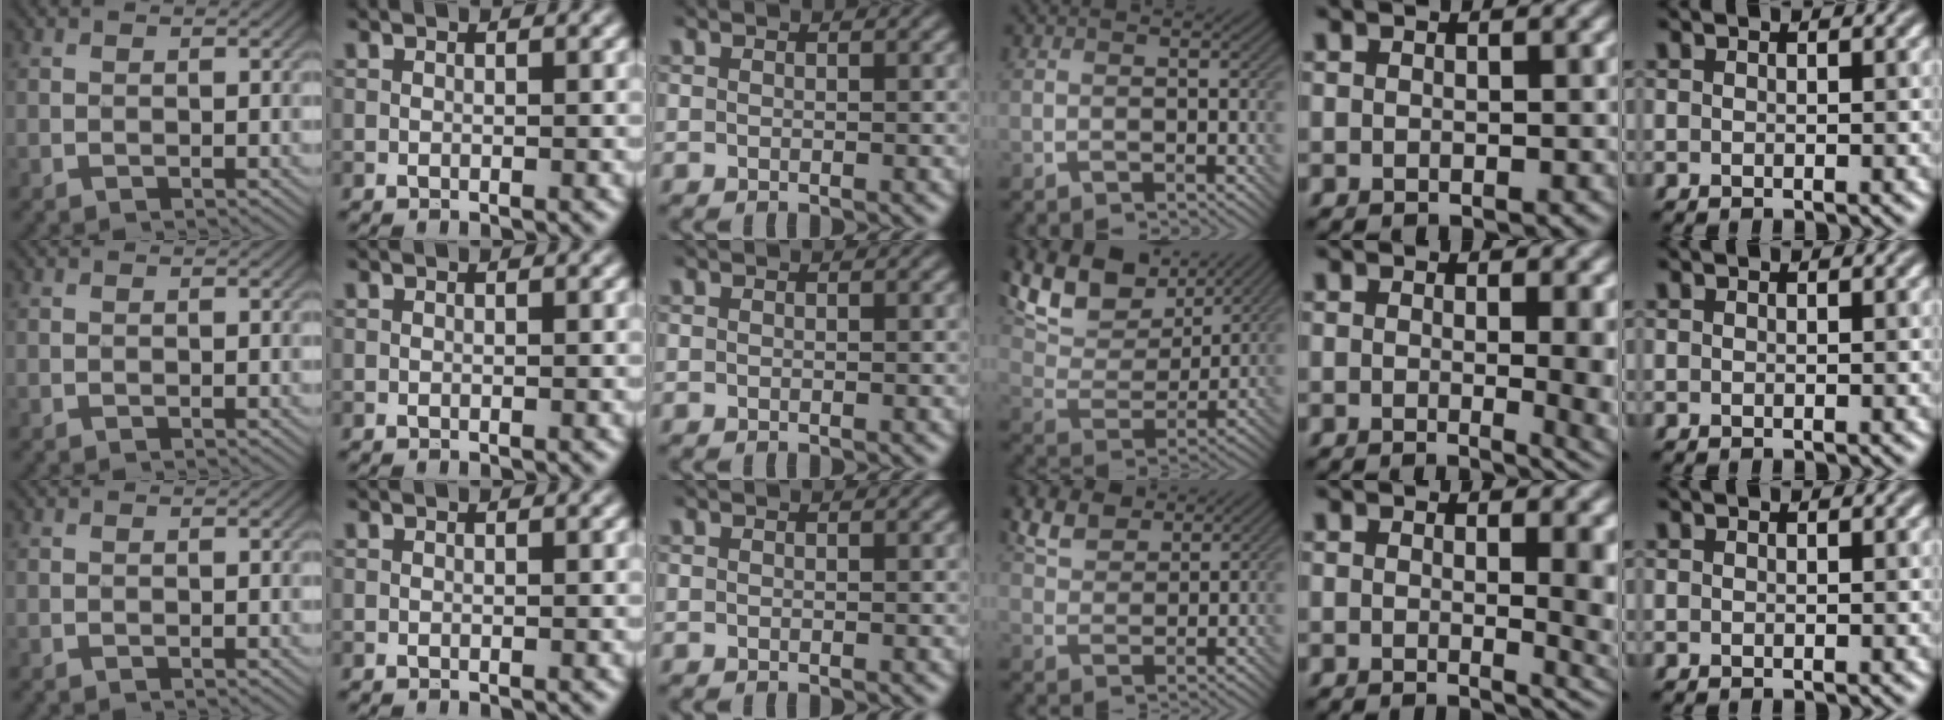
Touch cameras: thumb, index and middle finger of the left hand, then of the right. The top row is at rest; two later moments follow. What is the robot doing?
{"motion": "insert", "object": "bottle cap"}